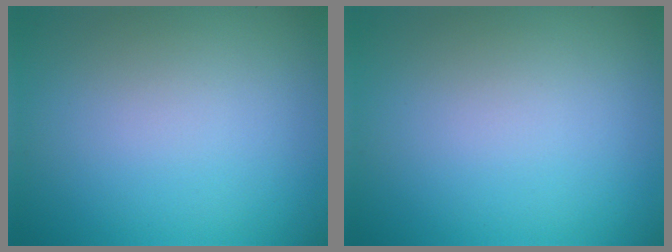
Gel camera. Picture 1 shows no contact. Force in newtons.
{"total": 0.0}